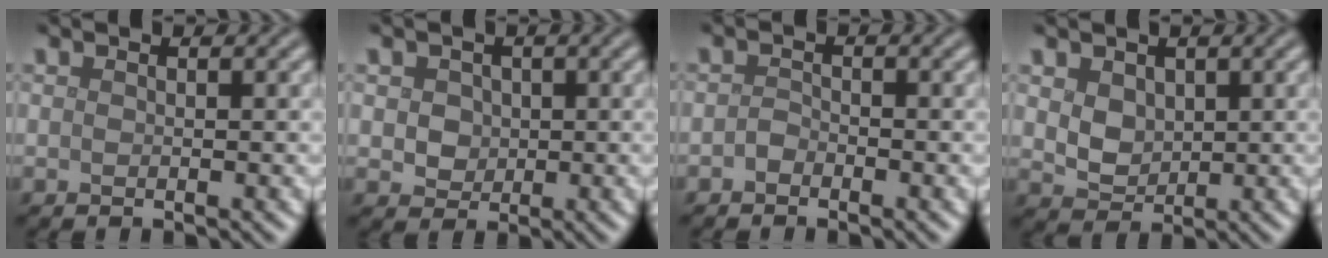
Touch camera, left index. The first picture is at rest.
{"total": 3.1, "force": [0.9, 2.6, 1.6], "torque": [-0.024, 0.011, 0.010]}
{"total": 0.9, "force": [-0.6, 0.6, 0.4], "torque": [-0.007, 0.002, -0.014]}
{"total": 3.2, "force": [1.2, 2.4, 1.7], "torque": [-0.044, -0.001, 0.025]}